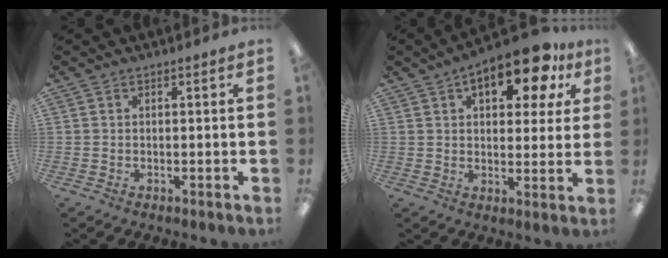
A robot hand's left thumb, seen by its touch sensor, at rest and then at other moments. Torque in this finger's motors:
{"motor_torque": [0.23, 0.60, -0.04, -0.02, 0.08]}